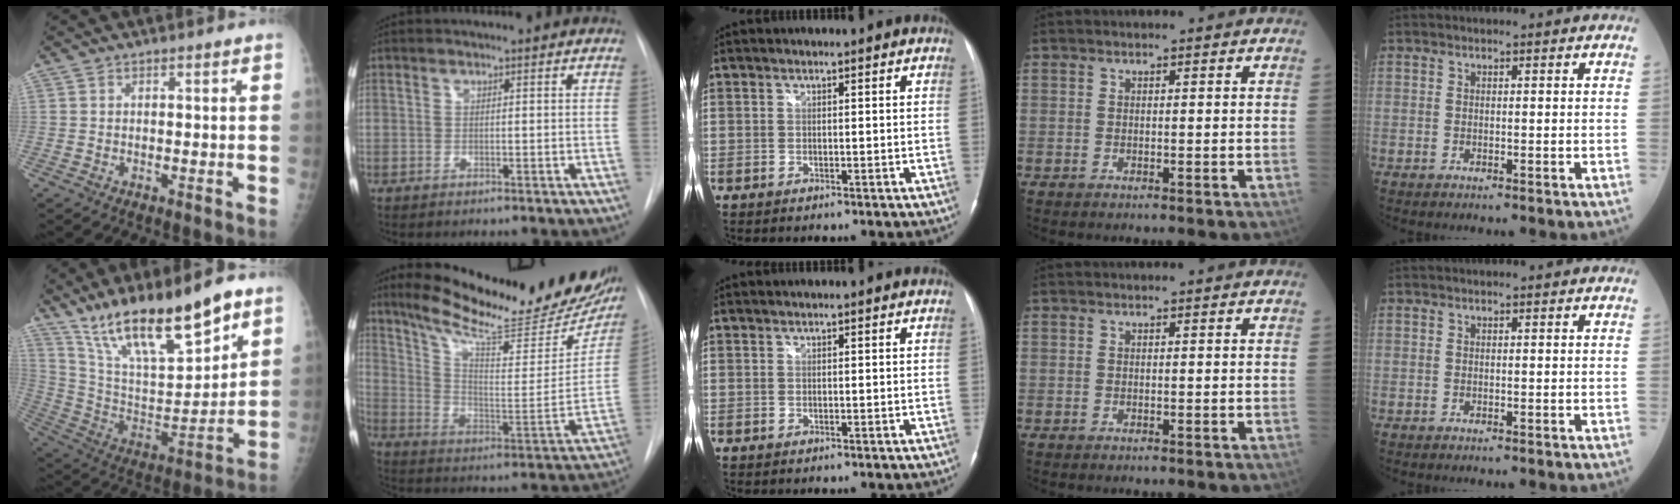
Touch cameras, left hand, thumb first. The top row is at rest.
{"thumb": {"total": 22.8, "force": [15.6, 6.6, 15.3], "torque": [-0.235, -0.061, 0.284]}, "index": {"total": 26.0, "force": [21.7, 5.0, 13.6], "torque": [-0.205, -0.065, 0.296]}}